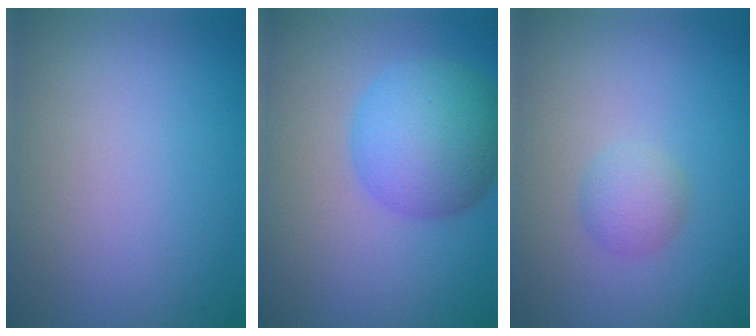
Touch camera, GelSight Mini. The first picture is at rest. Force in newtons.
{"total": 6.8, "press": 6.8, "slide": 0.2}
{"total": 1.7, "press": 1.7, "slide": 0.1}